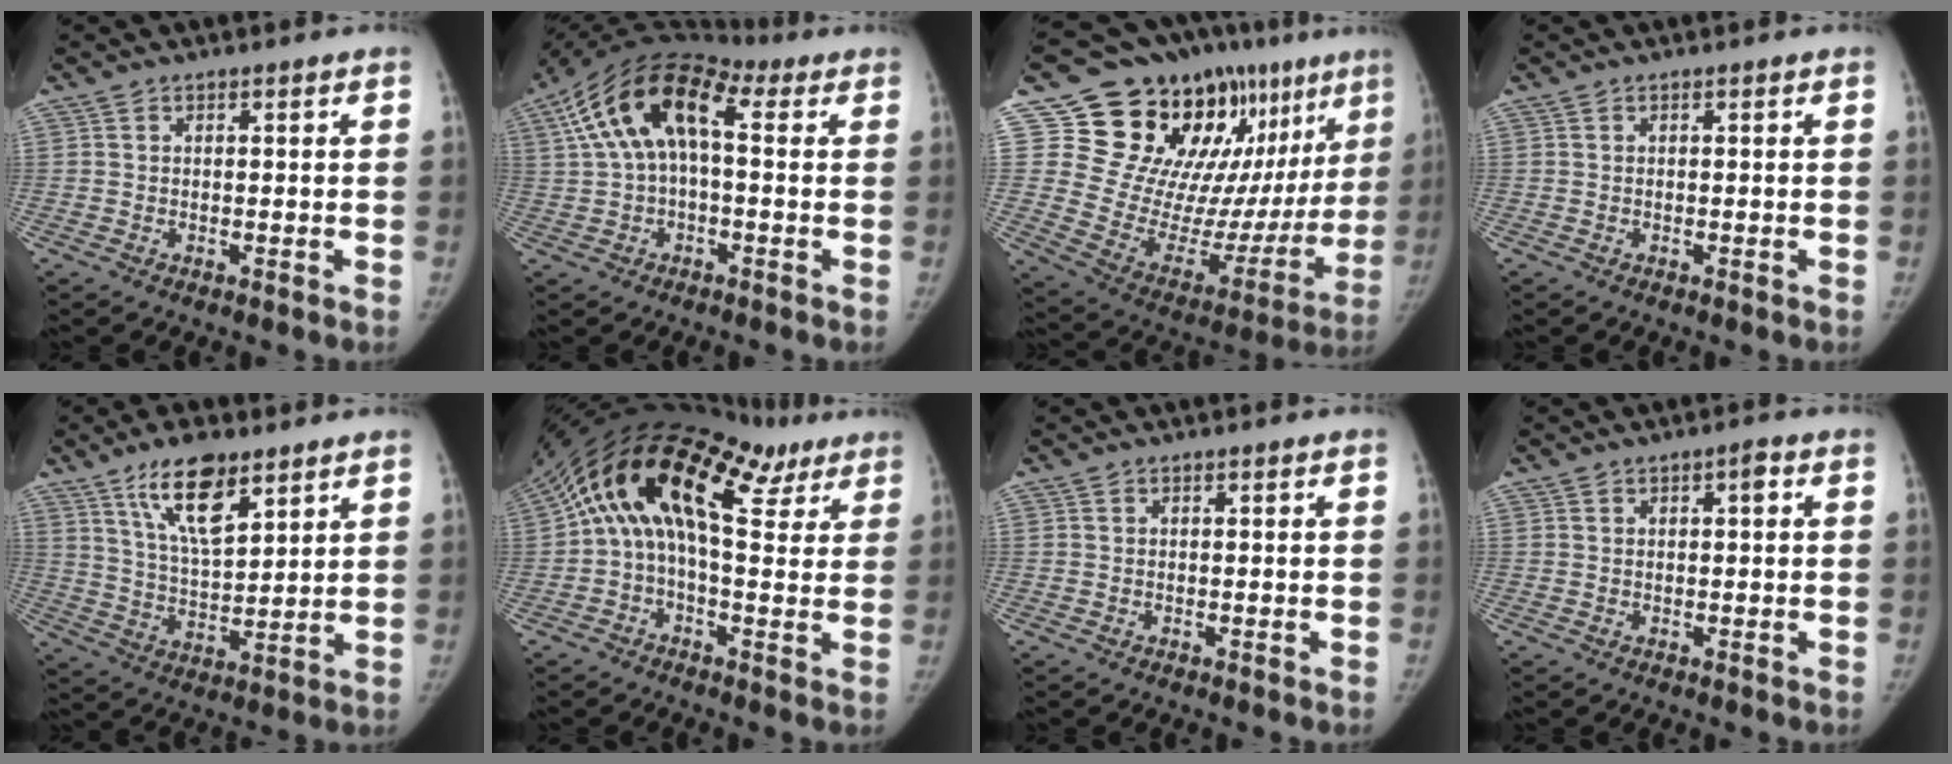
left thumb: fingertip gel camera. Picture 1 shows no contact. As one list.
[{"total": 15.4, "force": [3.5, 8.1, 12.6], "torque": [-0.234, 0.046, 0.048]}, {"total": 29.3, "force": [15.9, 14.5, 19.9], "torque": [-0.235, -0.035, 0.255]}, {"total": 0.0}, {"total": 12.2, "force": [7.5, 4.8, 8.4], "torque": [-0.128, -0.042, 0.141]}, {"total": 22.4, "force": [9.4, 12.0, 16.4], "torque": [-0.256, 0.064, 0.148]}, {"total": 0.0}, {"total": 2.3, "force": [0.7, 1.2, 1.8], "torque": [-0.017, 0.002, 0.006]}]